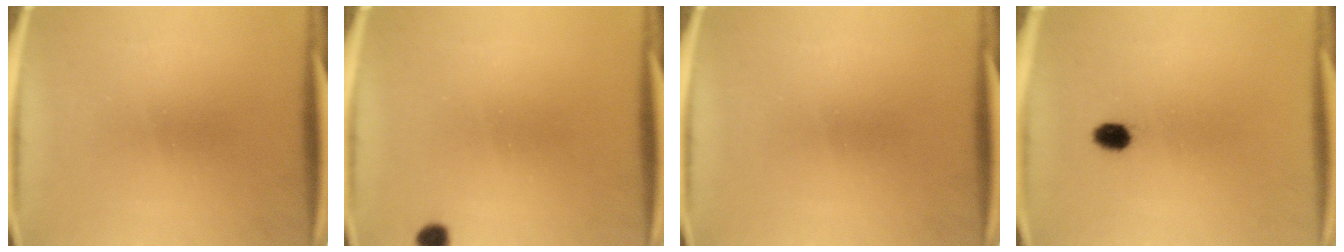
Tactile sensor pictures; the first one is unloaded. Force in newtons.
{"total": 1.8}
{"total": 0.0}
{"total": 2.7}